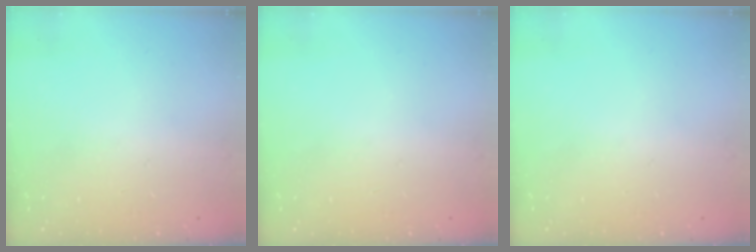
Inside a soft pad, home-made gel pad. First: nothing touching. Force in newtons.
{"total": 0.0}
{"total": 0.0}